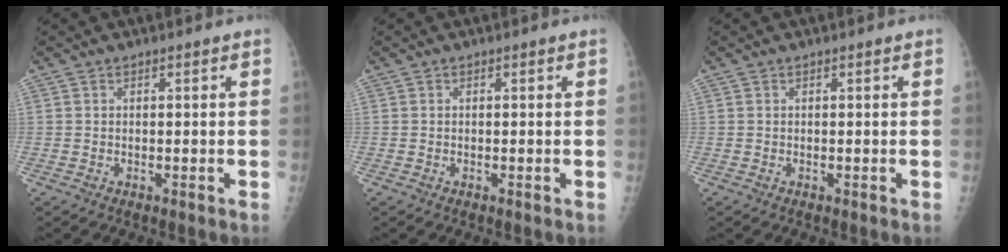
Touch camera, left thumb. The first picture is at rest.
{"total": 0.0}
{"total": 0.0}